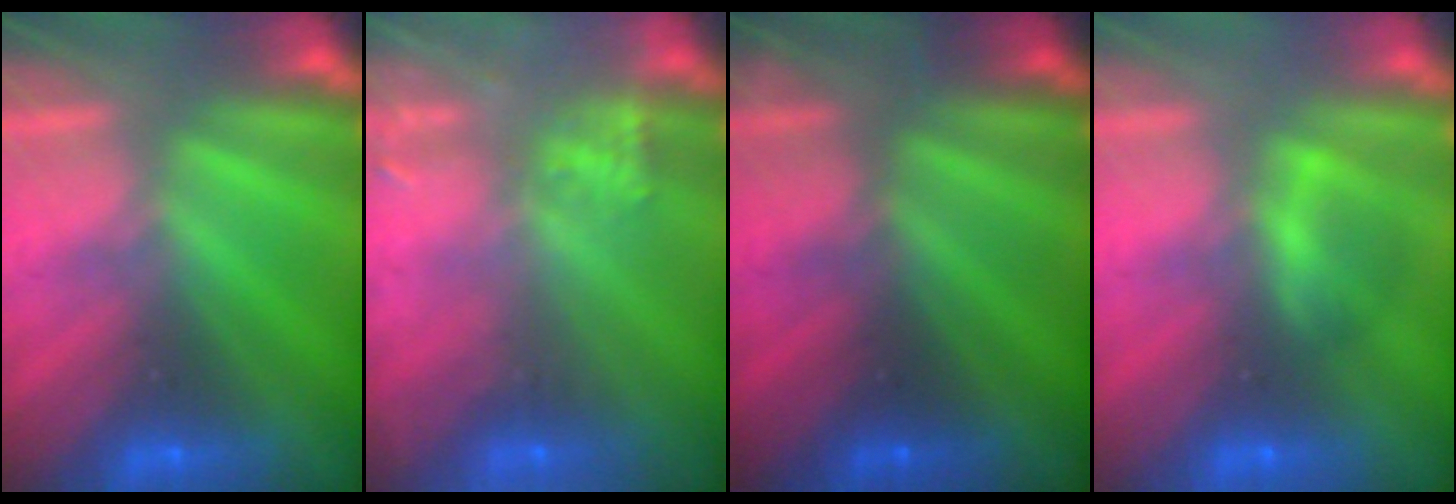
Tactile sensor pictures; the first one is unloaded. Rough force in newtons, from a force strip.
{"total": 9.4}
{"total": 2.5}
{"total": 2.1}